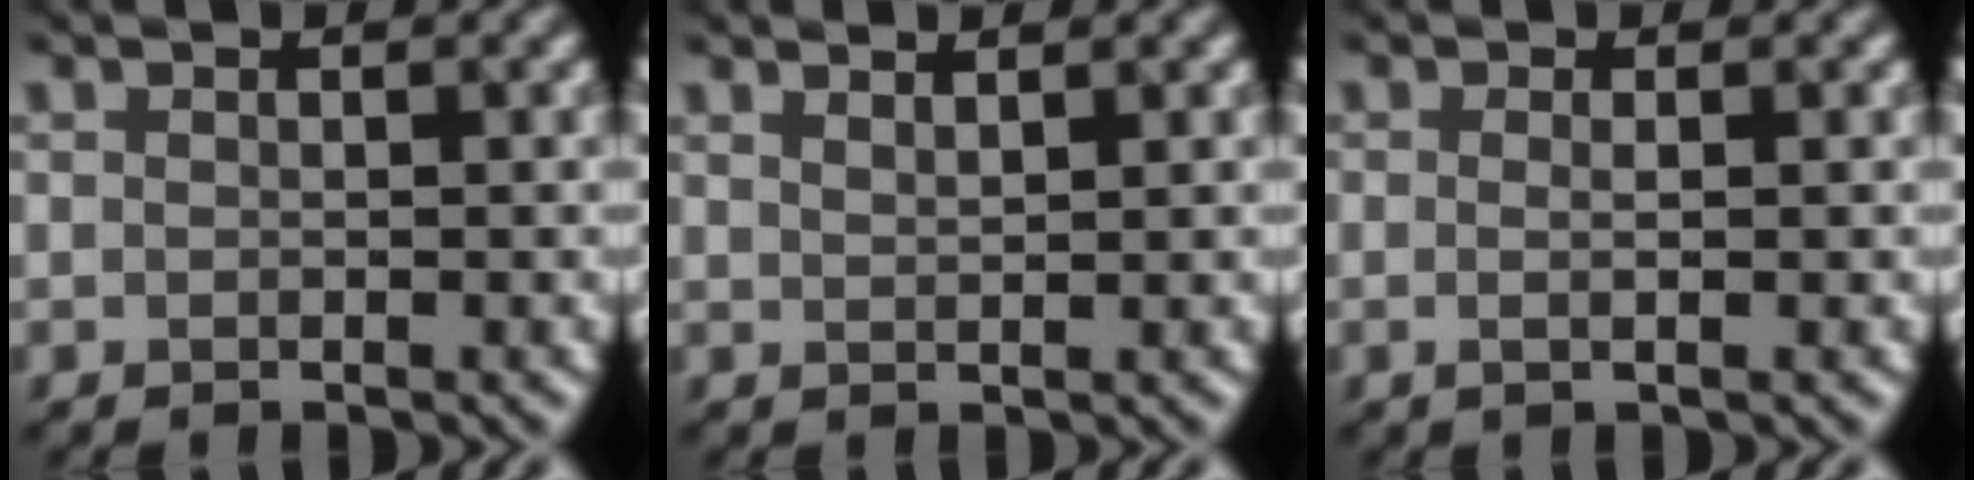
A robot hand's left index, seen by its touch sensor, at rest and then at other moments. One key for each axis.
{"total": 2.2, "fx": 1.6, "fy": 0.7, "fz": 1.2, "tx": 0.003, "ty": 0.006, "tz": 0.005}
{"total": 1.2, "fx": 0.1, "fy": 0.4, "fz": 1.2, "tx": -0.015, "ty": -0.002, "tz": -0.006}